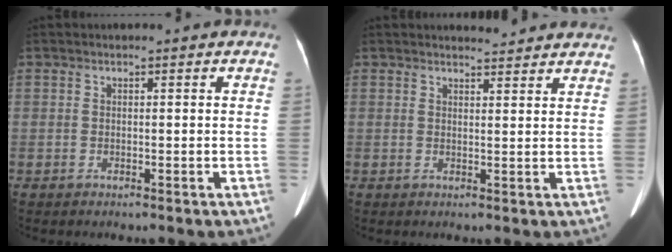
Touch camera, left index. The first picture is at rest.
{"total": 4.2, "force": [4.1, 0.7, 0.6], "torque": [-0.012, 0.003, 0.039]}